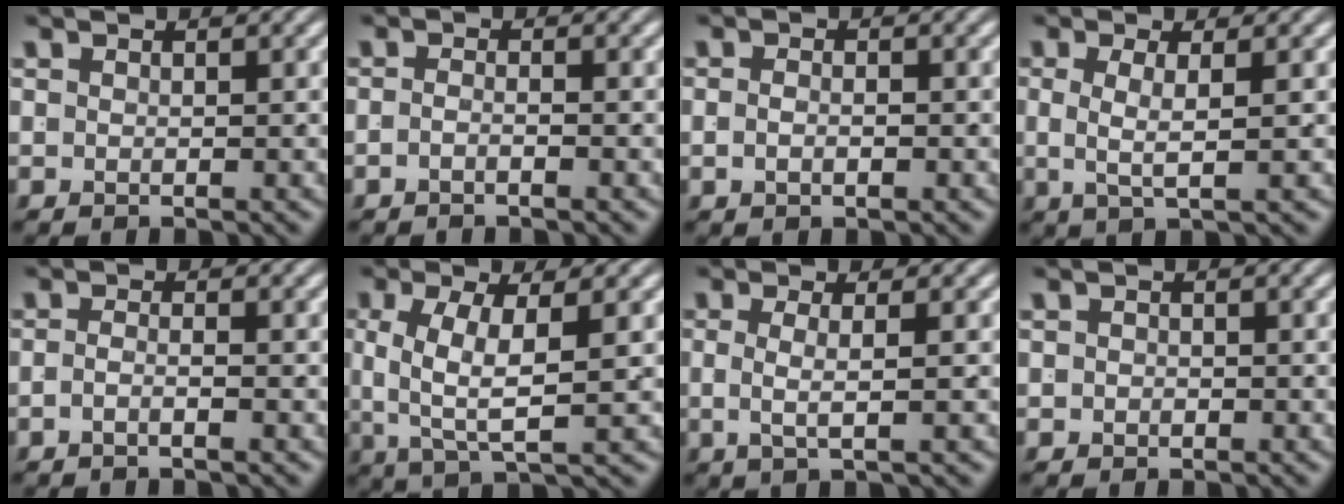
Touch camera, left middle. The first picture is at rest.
{"total": 1.4, "force": [-1.0, -0.5, 0.7], "torque": [-0.009, 0.001, -0.021]}
{"total": 1.1, "force": [-0.6, 0.0, 0.9], "torque": [-0.016, -0.004, -0.006]}
{"total": 3.0, "force": [0.4, 0.4, 2.9], "torque": [-0.052, -0.004, 0.010]}
{"total": 1.7, "force": [-1.2, -0.5, 1.1], "torque": [-0.018, -0.005, -0.022]}
{"total": 4.5, "force": [0.2, 1.3, 4.3], "torque": [-0.082, -0.013, 0.014]}
{"total": 2.4, "force": [0.0, -0.2, 2.4], "torque": [-0.038, -0.004, 0.004]}
{"total": 0.6, "force": [-0.5, 0.2, 0.0], "torque": [0.001, -0.007, -0.005]}